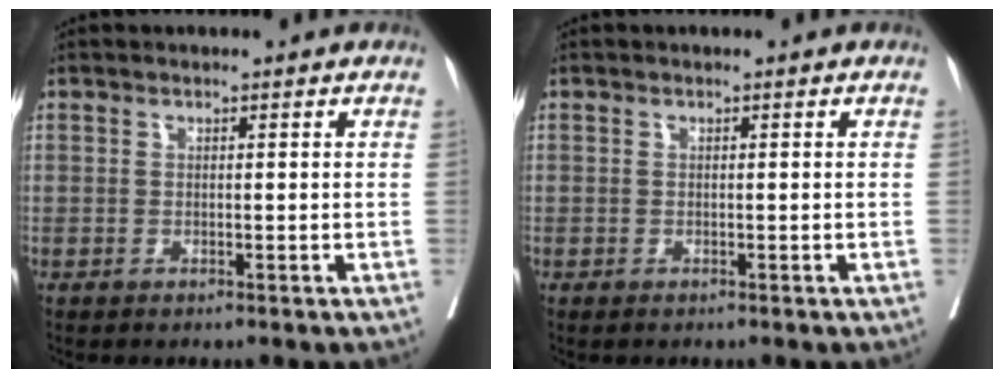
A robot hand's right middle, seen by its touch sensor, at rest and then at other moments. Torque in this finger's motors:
{"motor_torque": [1.07, -1.07, 0.16, 0.09]}